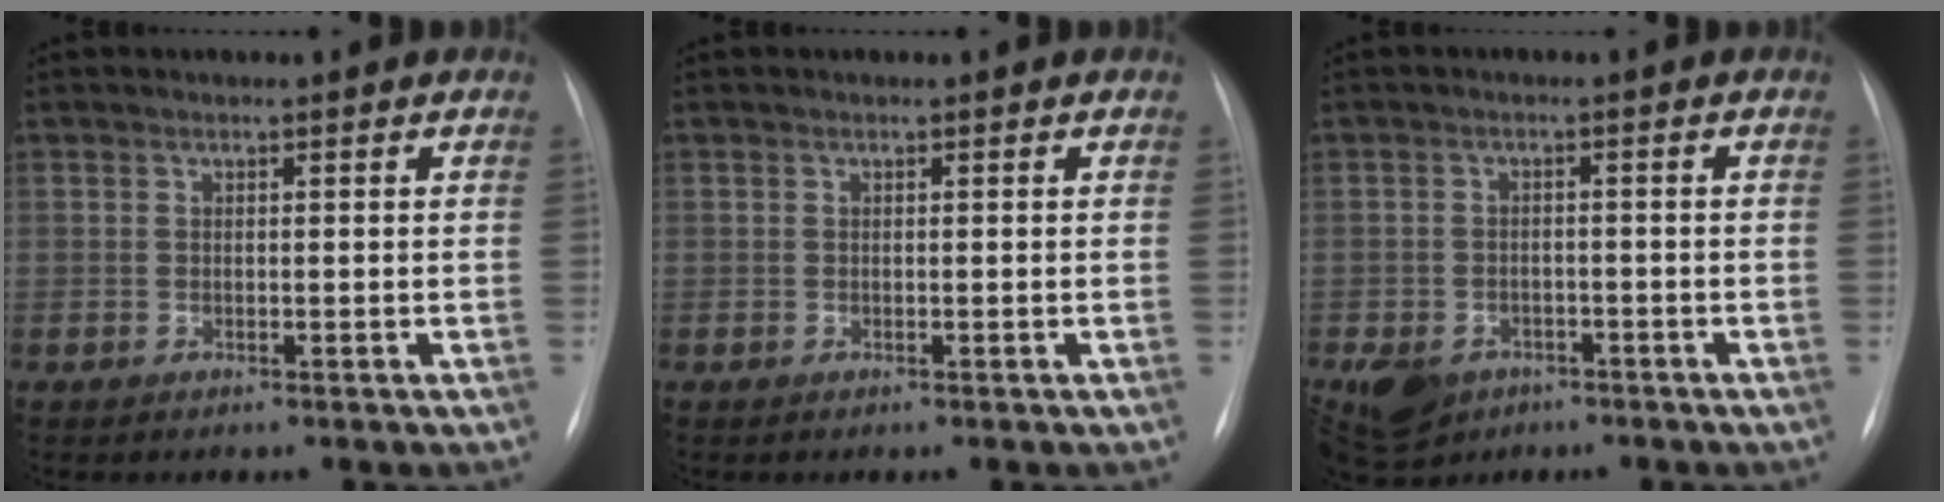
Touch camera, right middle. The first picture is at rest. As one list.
[{"total": 0.0}, {"total": 8.3, "force": [-4.9, 6.1, 2.9], "torque": [-0.062, 0.003, -0.071]}]